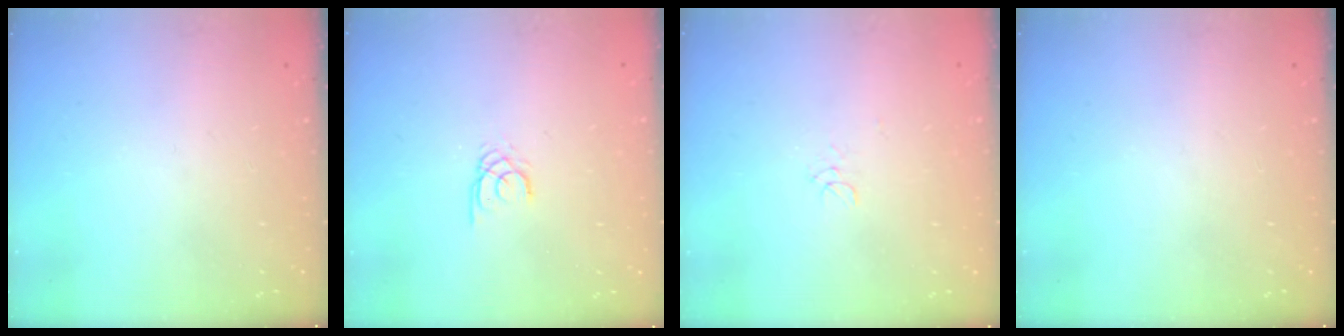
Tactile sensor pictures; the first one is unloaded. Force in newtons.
{"total": 1.9, "press": 1.9, "slide": 0.3}
{"total": 3.1, "press": 3.1, "slide": 0.2}
{"total": 0.0}